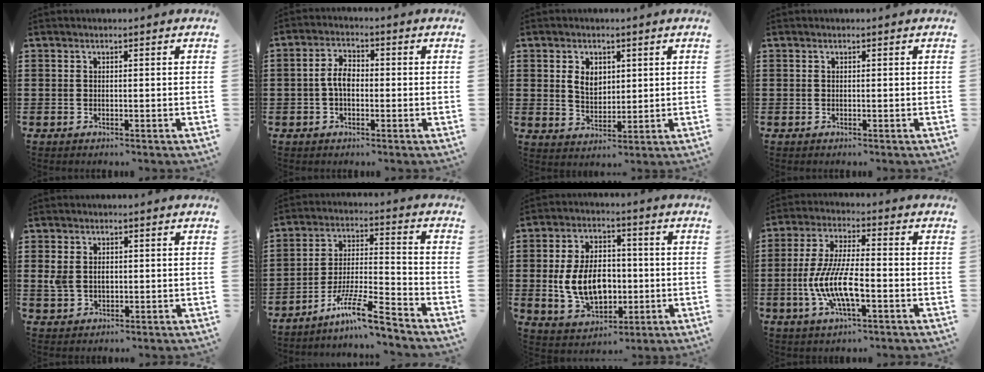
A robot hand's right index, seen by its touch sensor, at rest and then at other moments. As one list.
[{"total": 4.0, "force": [-0.6, 2.2, 3.3], "torque": [-0.075, 0.002, -0.016]}, {"total": 4.1, "force": [1.2, 3.0, 2.6], "torque": [-0.052, 0.008, 0.019]}, {"total": 0.0}, {"total": 2.8, "force": [0.3, 1.9, 1.9], "torque": [-0.048, 0.006, 0.002]}, {"total": 10.1, "force": [-8.1, 0.7, 5.9], "torque": [-0.113, 0.009, -0.159]}, {"total": 10.1, "force": [-0.9, 6.7, 7.5], "torque": [-0.149, 0.006, -0.019]}, {"total": 9.7, "force": [-3.0, 2.8, 8.7], "torque": [-0.192, -0.011, -0.061]}]